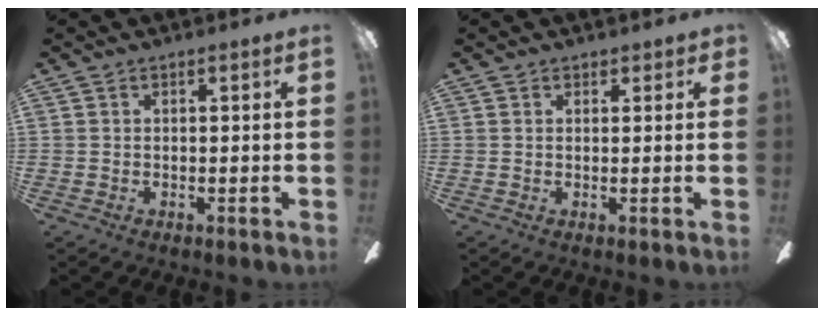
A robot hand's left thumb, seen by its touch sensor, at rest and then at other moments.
{"total": 1.2, "force": [0.8, 0.9, 0.2], "torque": [0.003, -0.001, 0.014]}